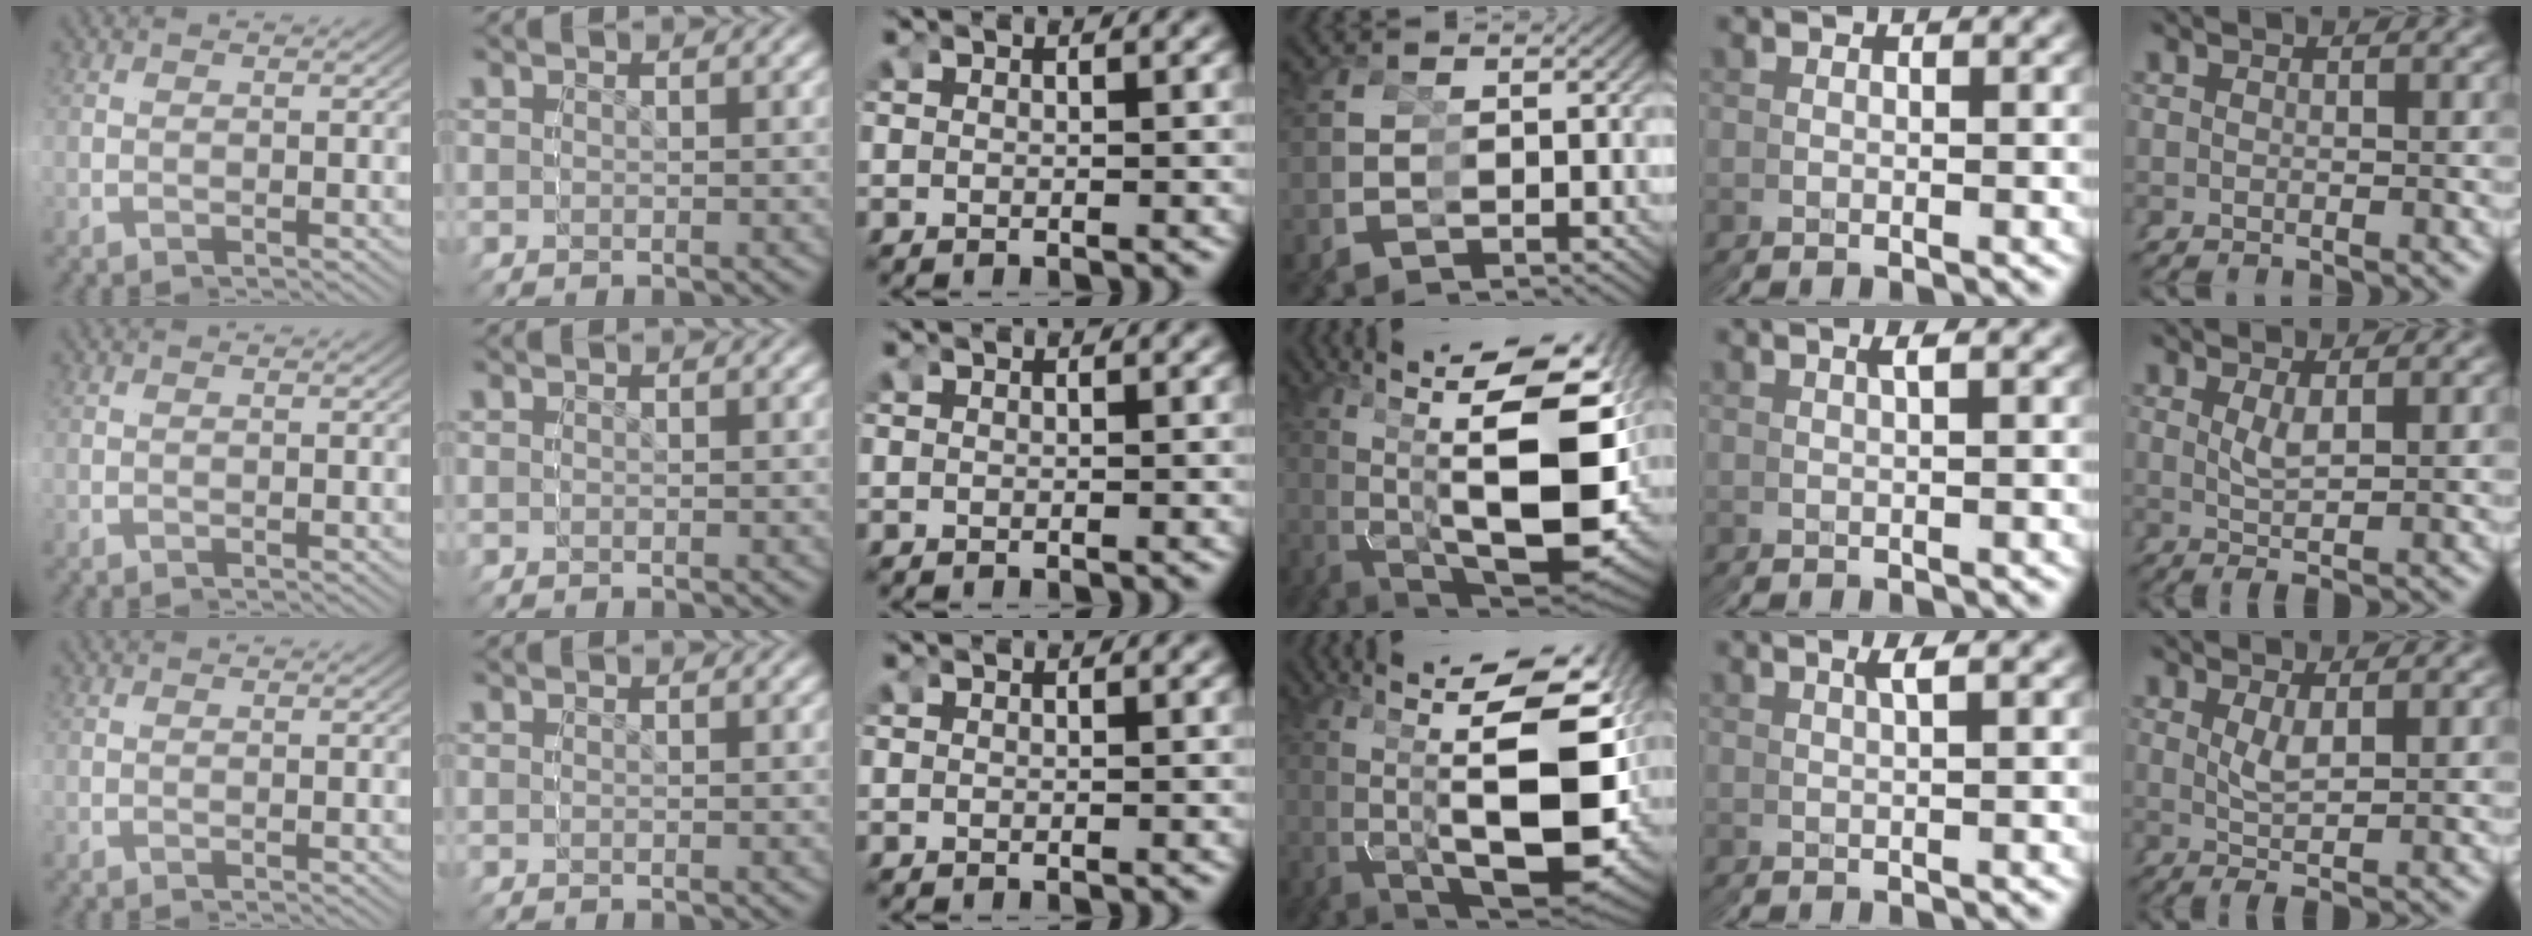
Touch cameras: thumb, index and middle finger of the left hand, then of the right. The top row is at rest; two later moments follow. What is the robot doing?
{"motion": "grasp_and_lifting", "object": "cubes"}